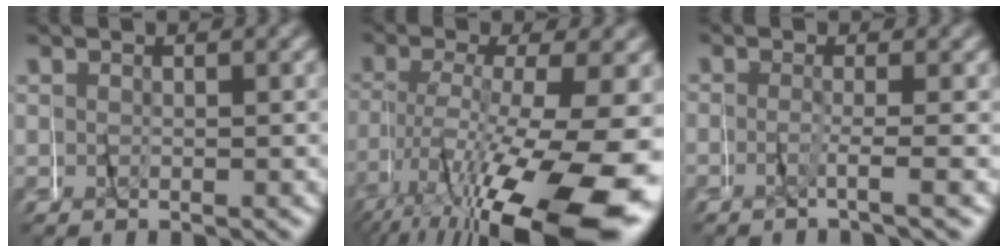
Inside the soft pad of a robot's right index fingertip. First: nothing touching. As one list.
[{"total": 12.0, "force": [-5.0, 4.2, 10.1], "torque": [-0.154, -0.020, -0.061]}, {"total": 1.2, "force": [-0.6, -0.8, 0.6], "torque": [-0.012, 0.002, -0.015]}]